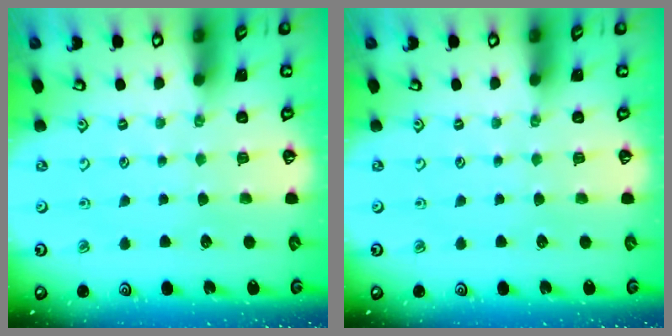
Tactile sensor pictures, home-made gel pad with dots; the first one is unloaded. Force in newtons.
{"total": 0.0}